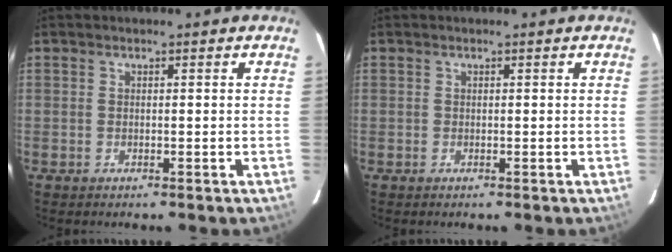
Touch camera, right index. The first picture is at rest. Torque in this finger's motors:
{"motor_torque": [-0.04, 0.00, 0.03, 0.01]}